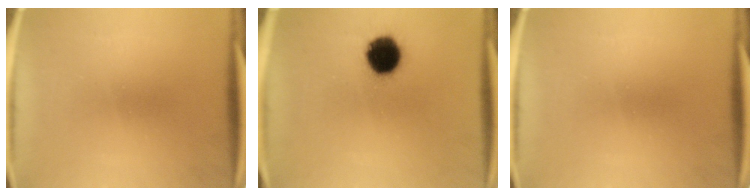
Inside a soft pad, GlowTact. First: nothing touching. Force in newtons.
{"total": 11.5}
{"total": 0.0}